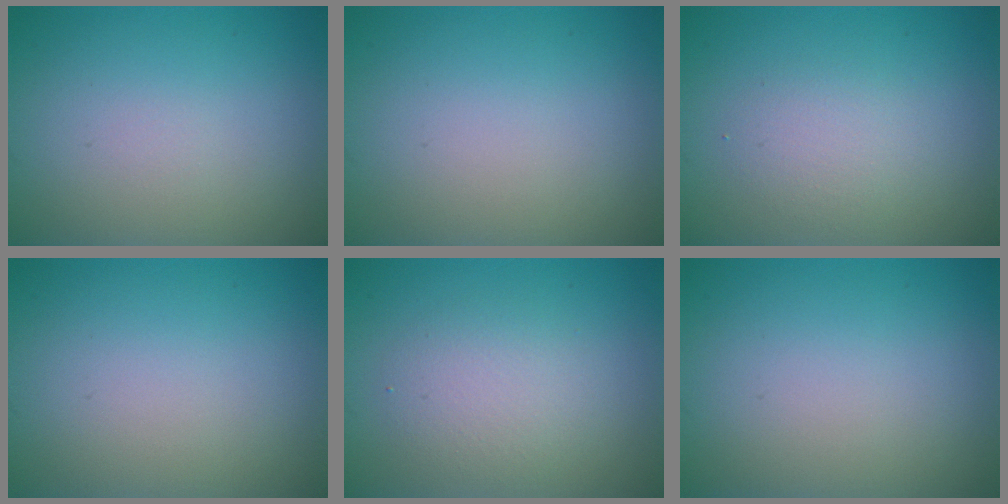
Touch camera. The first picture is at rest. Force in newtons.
{"total": 0.0}
{"total": 1.9, "press": 1.9, "slide": 0.1}
{"total": 0.0}
{"total": 2.9, "press": 2.9, "slide": 0.2}
{"total": 0.0}